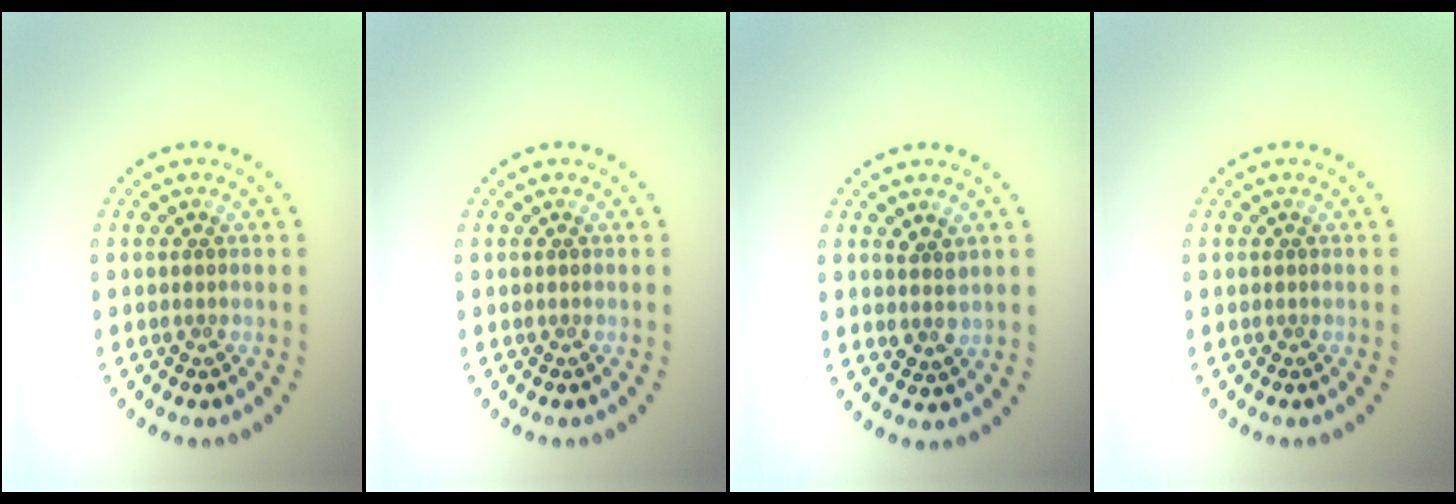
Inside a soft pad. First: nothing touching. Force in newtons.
{"total": 0.0}
{"total": 1.7, "press": 1.5, "slide": 0.8}
{"total": 0.0}